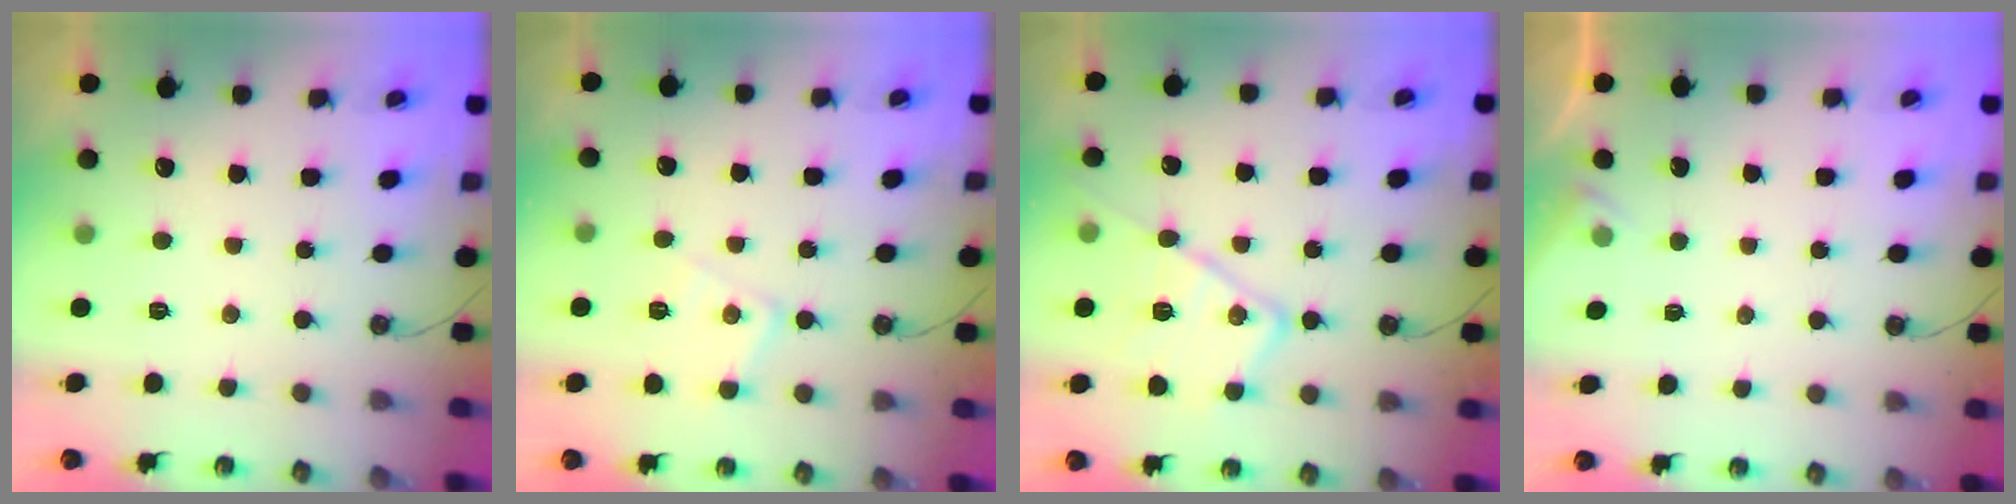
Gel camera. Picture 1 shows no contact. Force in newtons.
{"total": 8.5, "press": 8.5, "slide": 0.6}
{"total": 16.5, "press": 16.4, "slide": 1.2}
{"total": 2.2, "press": 2.1, "slide": 0.4}